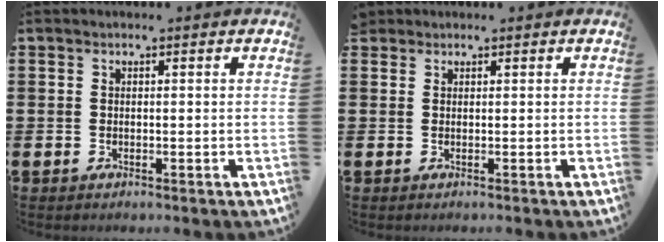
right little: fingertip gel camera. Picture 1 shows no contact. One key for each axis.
{"total": 0.7, "fx": 0.6, "fy": 0.3, "fz": -0.1, "tx": 0.009, "ty": 0.001, "tz": 0.010}